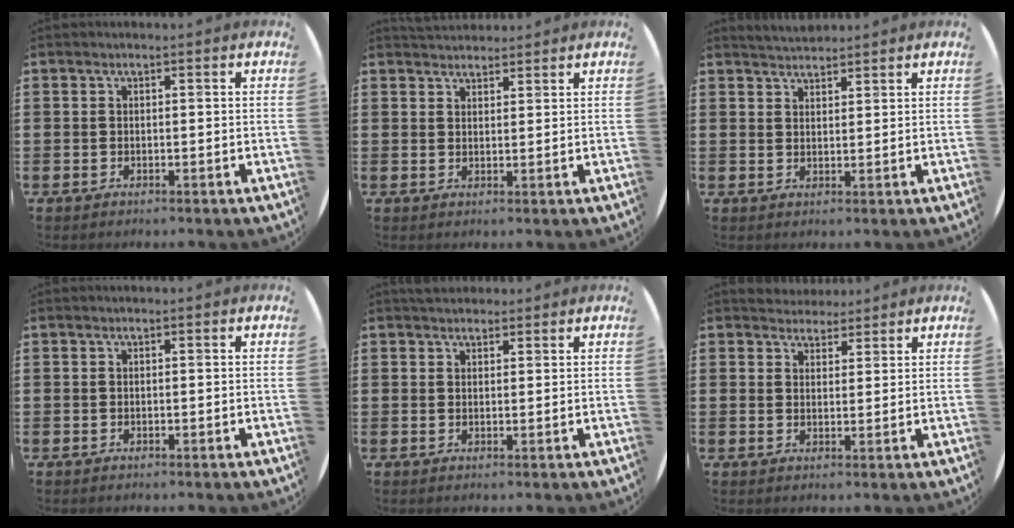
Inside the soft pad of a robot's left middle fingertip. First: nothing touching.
{"total": 2.2, "force": [2.1, 0.6, -0.1], "torque": [0.001, 0.002, 0.041]}
{"total": 2.9, "force": [2.9, 0.3, 0.0], "torque": [-0.005, -0.005, 0.054]}
{"total": 0.0}
{"total": 2.2, "force": [2.0, 0.8, -0.1], "torque": [-0.002, 0.004, 0.040]}
{"total": 3.1, "force": [3.0, 0.8, -0.2], "torque": [-0.002, -0.007, 0.056]}